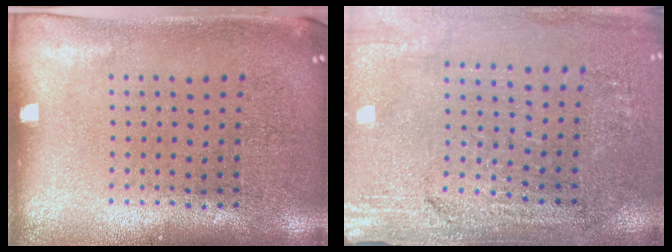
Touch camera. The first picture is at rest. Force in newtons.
{"total": 3.1, "press": 3.1, "slide": 0.1}